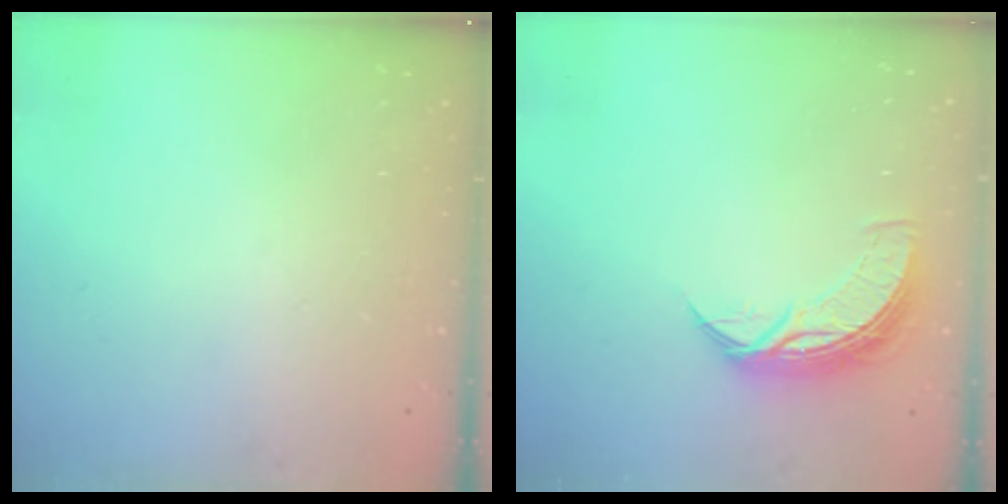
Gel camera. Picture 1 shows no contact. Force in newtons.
{"total": 8.2, "press": 8.2, "slide": 0.7}